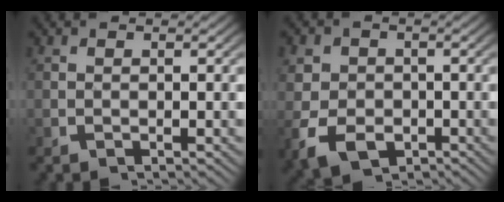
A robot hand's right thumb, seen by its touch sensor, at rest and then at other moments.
{"total": 6.0, "force": [-1.6, 4.6, 3.5], "torque": [-0.072, -0.033, -0.012]}